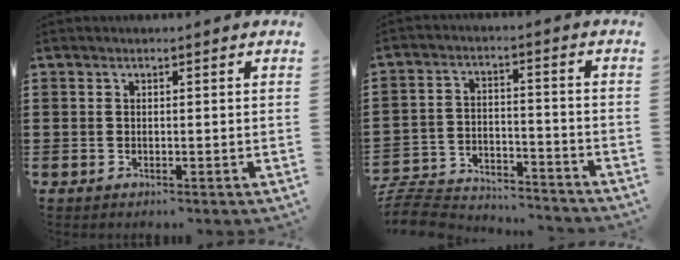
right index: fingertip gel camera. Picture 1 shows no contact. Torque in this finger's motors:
{"motor_torque": [-0.99, 1.15, -1.05, -0.21]}